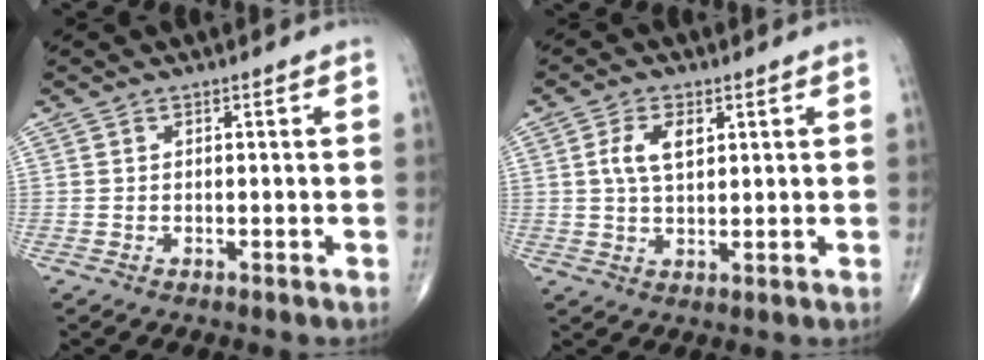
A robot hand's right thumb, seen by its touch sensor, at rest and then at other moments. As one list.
[{"total": 5.5, "force": [1.6, 2.9, 4.4], "torque": [-0.083, -0.001, 0.029]}]